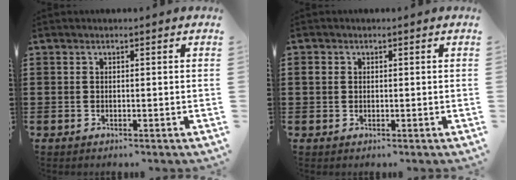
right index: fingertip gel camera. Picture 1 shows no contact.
{"total": 1.2, "force": [0.3, 1.0, 0.6], "torque": [-0.014, 0.004, 0.007]}